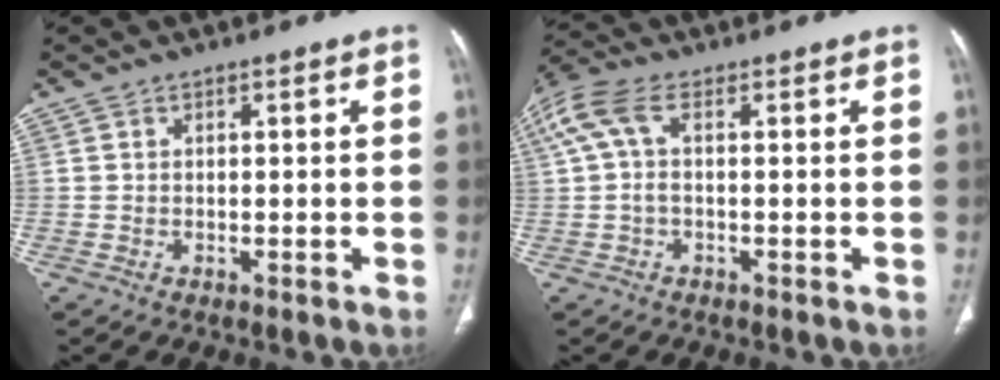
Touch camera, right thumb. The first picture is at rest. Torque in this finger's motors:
{"motor_torque": [-0.38, 1.10, 0.95, 0.04, 0.32]}